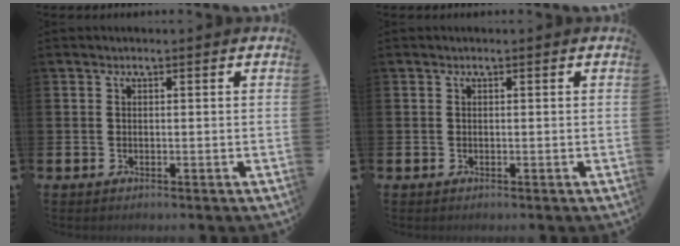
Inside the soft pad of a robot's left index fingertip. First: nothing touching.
{"total": 0.0}